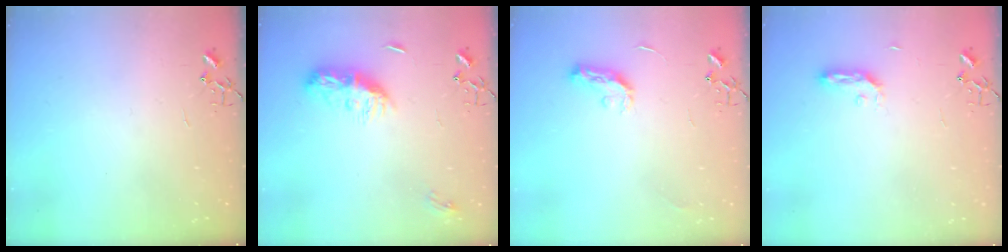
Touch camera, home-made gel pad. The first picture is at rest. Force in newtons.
{"total": 10.4, "press": 10.4, "slide": 0.0}
{"total": 6.7, "press": 6.7, "slide": 0.5}
{"total": 5.1, "press": 5.1, "slide": 0.6}